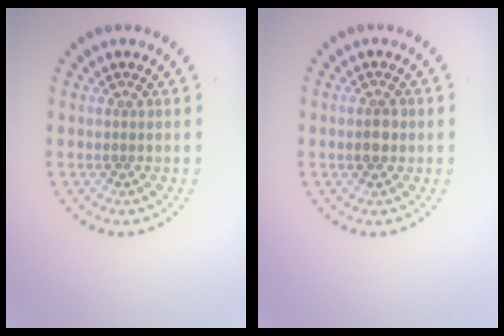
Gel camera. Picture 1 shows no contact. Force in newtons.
{"total": 1.4, "press": 1.4, "slide": 0.1}